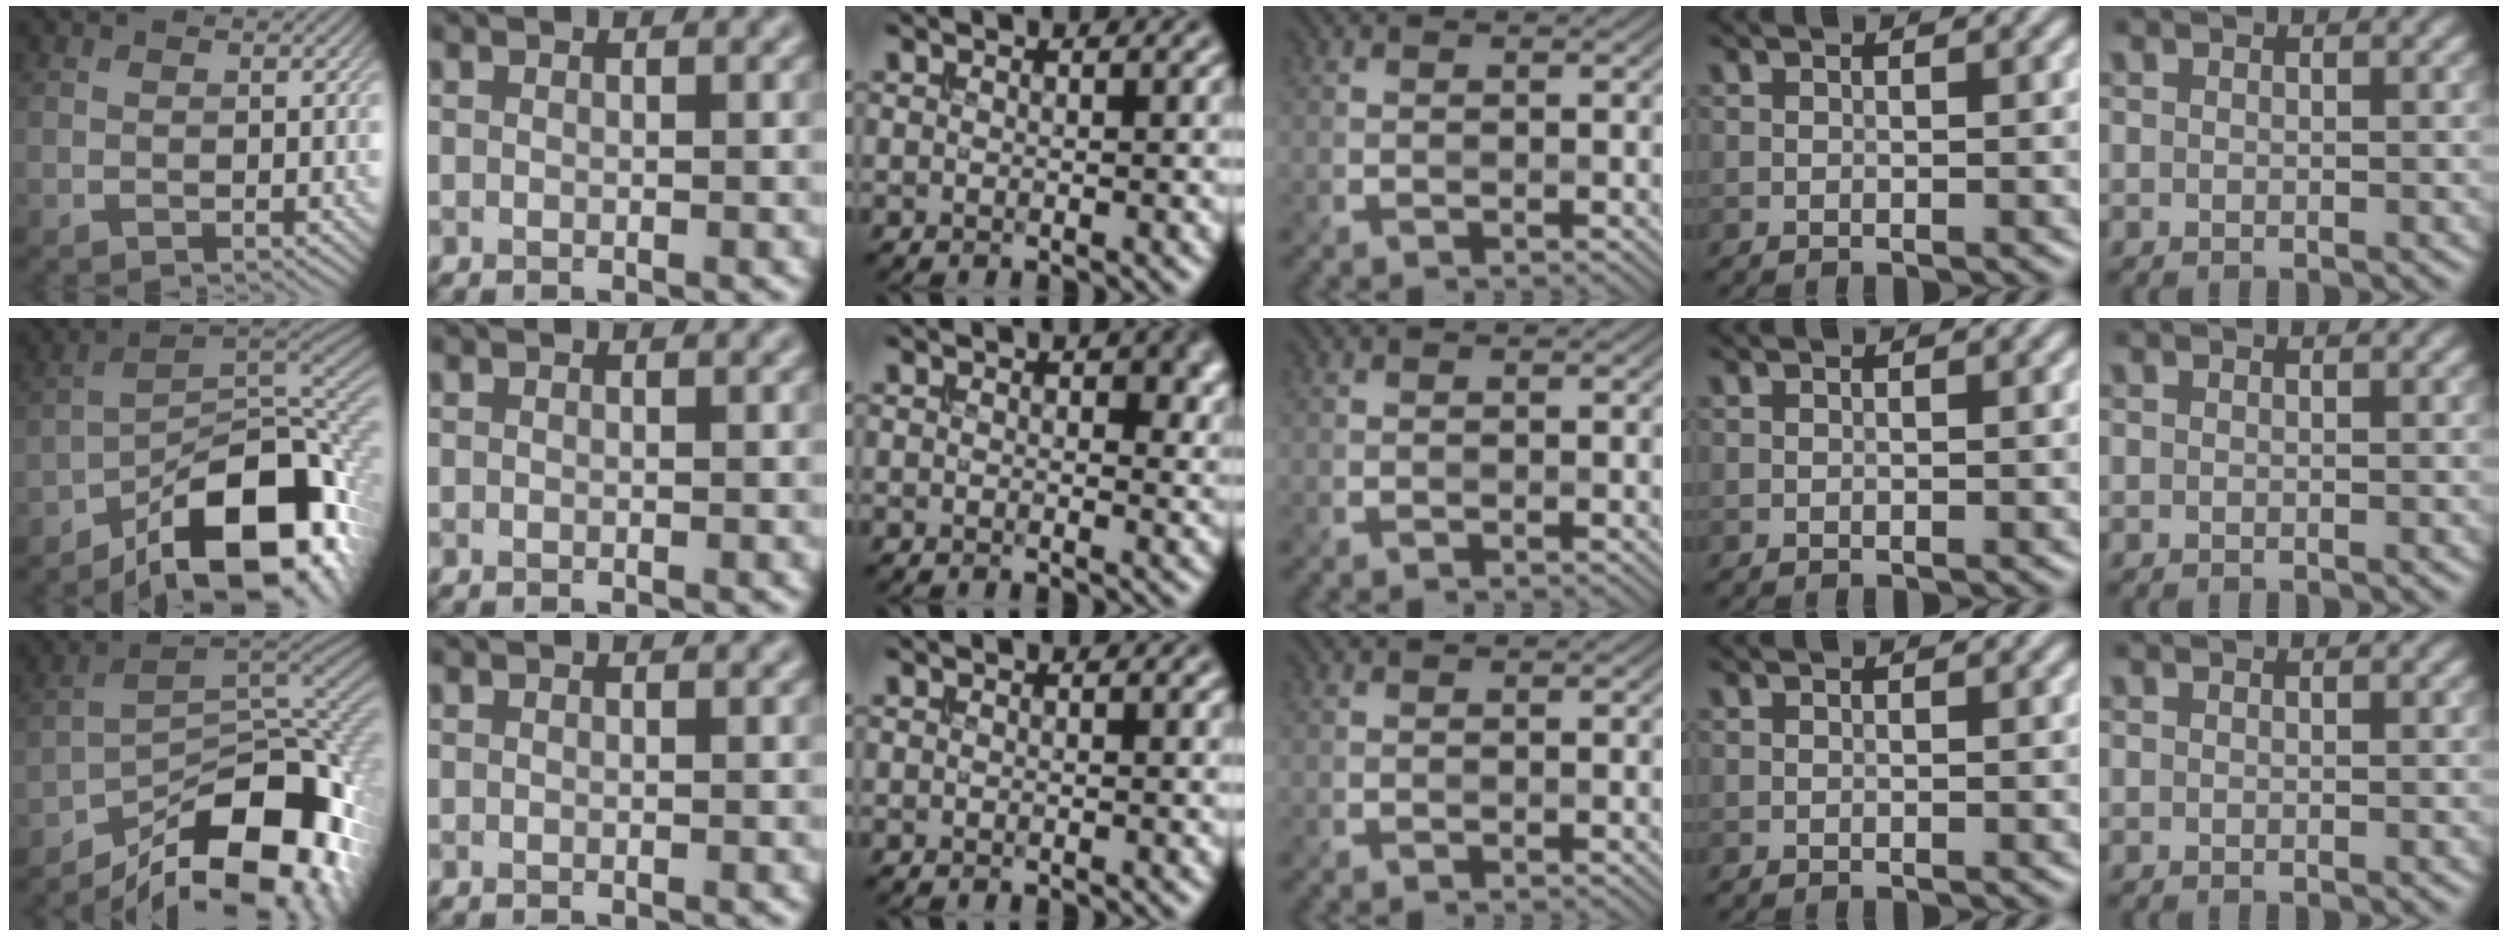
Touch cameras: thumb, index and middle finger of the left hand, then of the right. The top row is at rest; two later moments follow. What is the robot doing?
{"motion": "extract", "object": "bucket"}